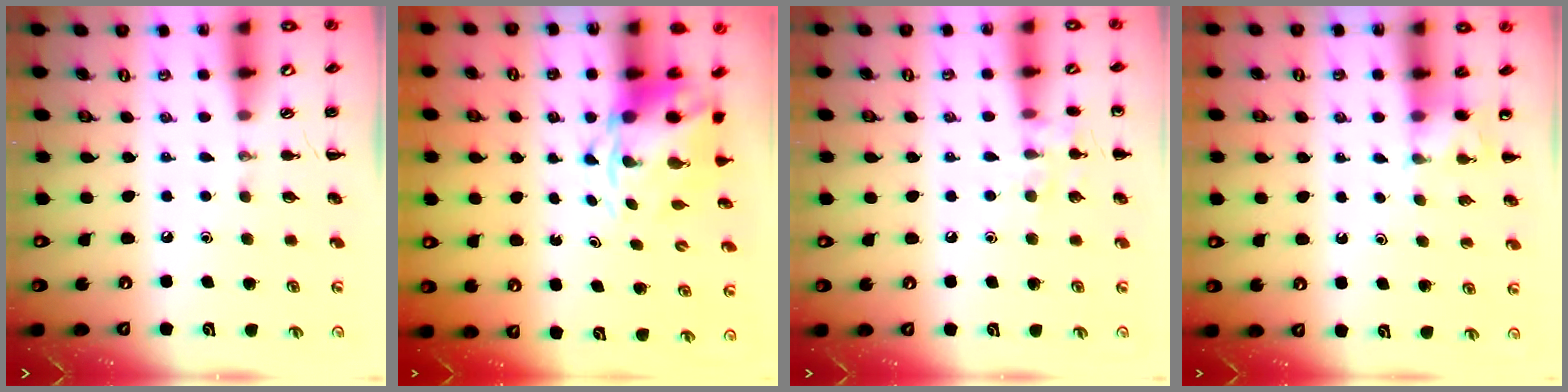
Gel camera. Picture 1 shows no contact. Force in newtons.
{"total": 5.8, "press": 5.7, "slide": 1.0}
{"total": 7.9, "press": 7.7, "slide": 1.7}
{"total": 4.6, "press": 4.4, "slide": 1.4}